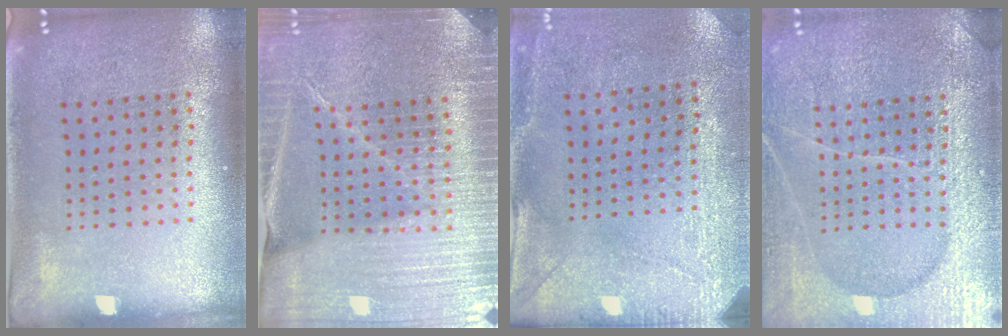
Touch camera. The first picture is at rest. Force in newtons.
{"total": 4.4, "press": 4.1, "slide": 1.6}
{"total": 2.9, "press": 2.4, "slide": 1.6}
{"total": 6.6, "press": 6.5, "slide": 0.8}